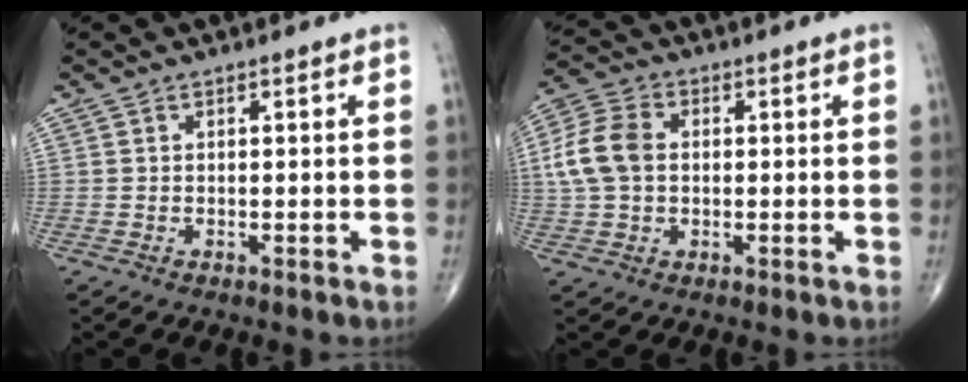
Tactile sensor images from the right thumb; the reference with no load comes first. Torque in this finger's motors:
{"motor_torque": [-0.57, 0.87, 0.29, 0.22, 0.15]}